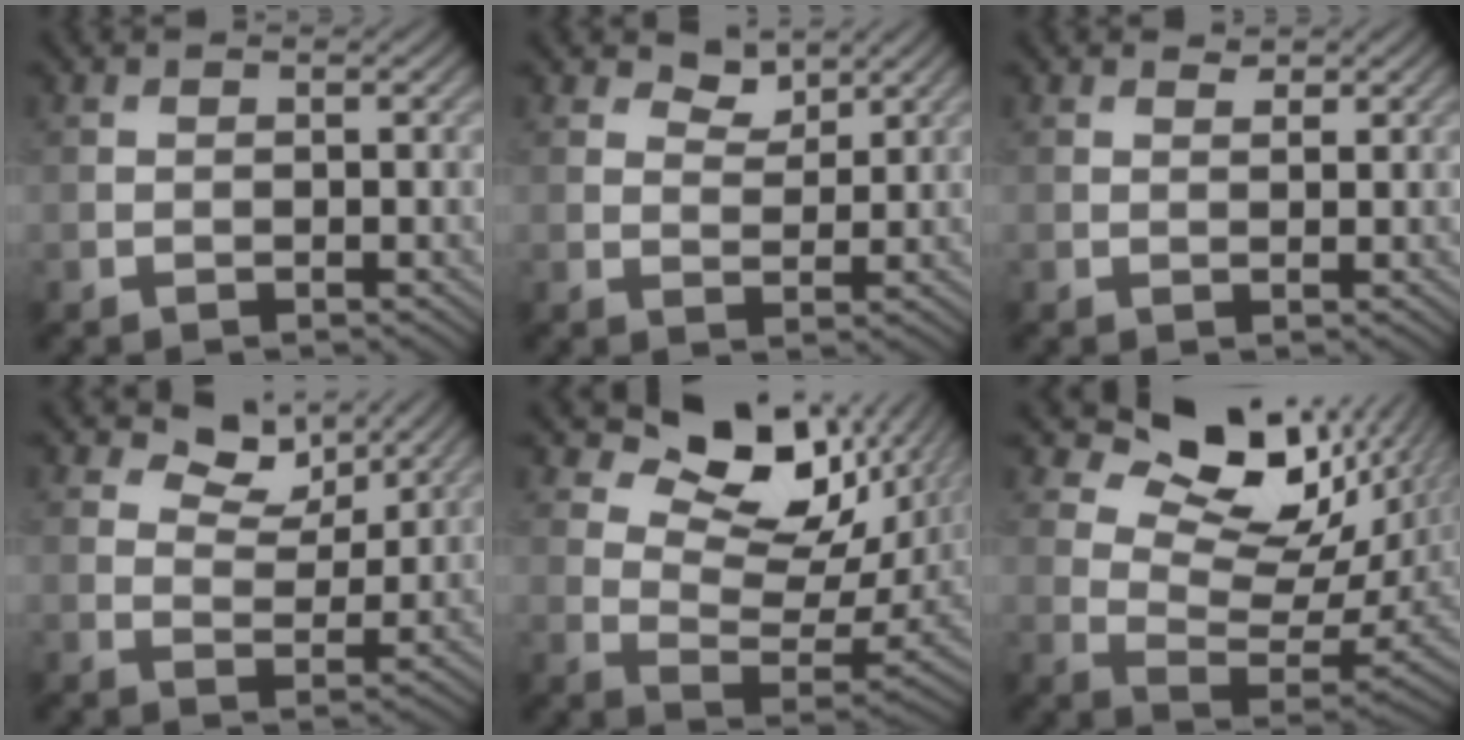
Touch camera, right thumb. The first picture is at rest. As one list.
[{"total": 2.8, "force": [2.2, 1.3, 1.1], "torque": [-0.019, -0.005, 0.039]}, {"total": 1.0, "force": [0.9, 0.4, 0.4], "torque": [-0.009, -0.003, 0.017]}, {"total": 5.3, "force": [3.8, 2.7, 2.5], "torque": [-0.048, -0.008, 0.064]}, {"total": 12.4, "force": [6.7, 6.7, 8.1], "torque": [-0.144, -0.006, 0.115]}, {"total": 13.7, "force": [7.0, 7.3, 9.2], "torque": [-0.156, -0.003, 0.122]}]